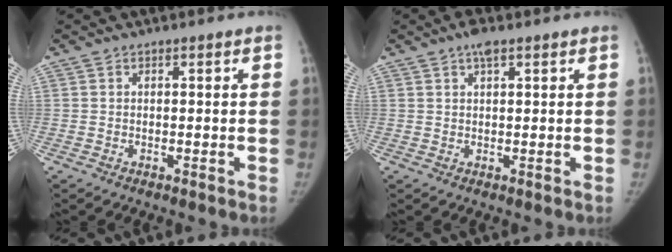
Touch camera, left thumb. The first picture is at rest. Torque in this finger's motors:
{"motor_torque": [0.18, -0.13, 0.48, -0.34, 0.00]}